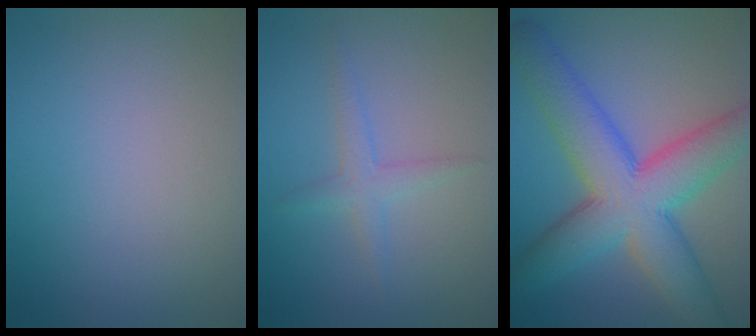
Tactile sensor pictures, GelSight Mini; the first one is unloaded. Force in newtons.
{"total": 1.8, "press": 1.8, "slide": 0.1}
{"total": 10.7, "press": 10.7, "slide": 0.3}